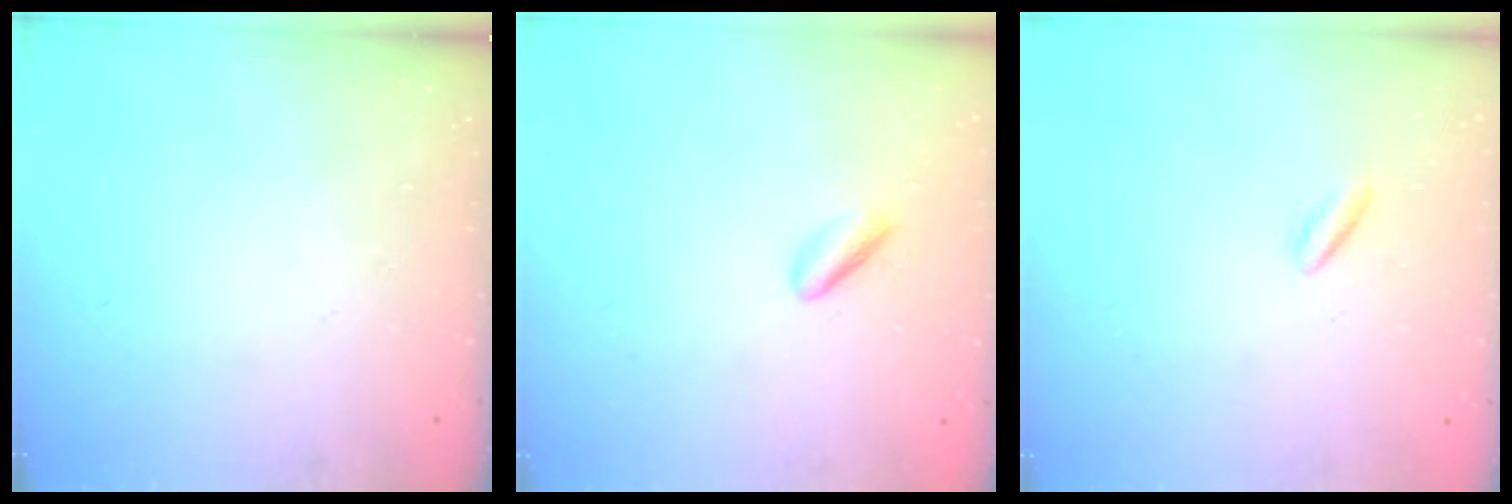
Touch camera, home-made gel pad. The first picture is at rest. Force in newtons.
{"total": 2.2, "press": 2.1, "slide": 0.8}
{"total": 0.8, "press": 0.5, "slide": 0.6}